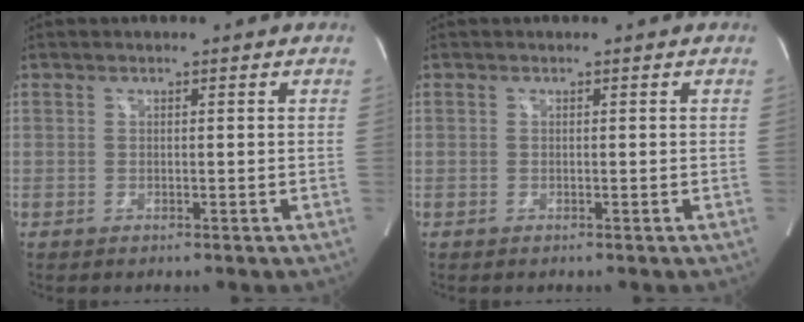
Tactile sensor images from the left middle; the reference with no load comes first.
{"total": 0.0}